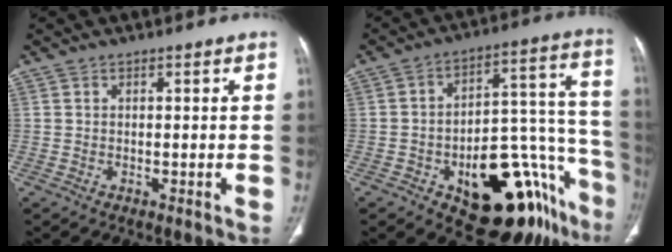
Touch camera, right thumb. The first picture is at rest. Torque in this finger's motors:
{"motor_torque": [4.00, 1.00, 1.13, -1.56, 0.11]}